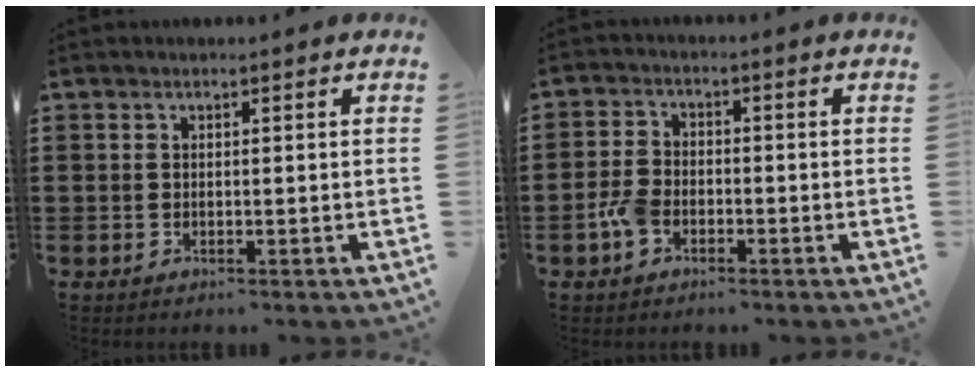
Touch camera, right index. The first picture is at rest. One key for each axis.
{"total": 4.3, "fx": -2.0, "fy": 2.5, "fz": 2.8, "tx": -0.077, "ty": -0.001, "tz": -0.043}